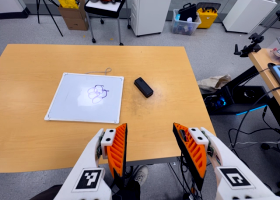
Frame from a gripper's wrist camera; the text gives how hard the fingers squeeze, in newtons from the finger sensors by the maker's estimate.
{"total": 0.0}